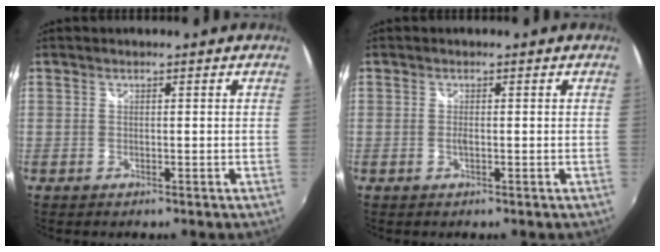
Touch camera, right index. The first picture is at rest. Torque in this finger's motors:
{"motor_torque": [0.26, 0.20, 0.20, 0.03]}